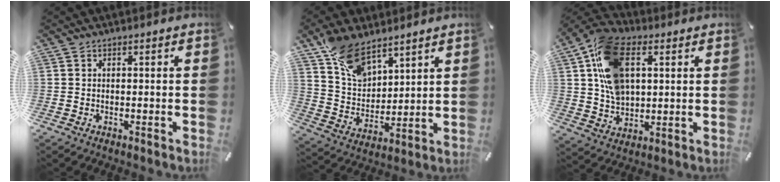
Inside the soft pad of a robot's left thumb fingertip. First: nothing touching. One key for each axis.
{"total": 12.2, "fx": 8.7, "fy": 6.8, "fz": 5.1, "tx": -0.107, "ty": -0.045, "tz": 0.169}
{"total": 15.7, "fx": 4.5, "fy": 10.6, "fz": 10.7, "tx": -0.222, "ty": 0.010, "tz": 0.087}